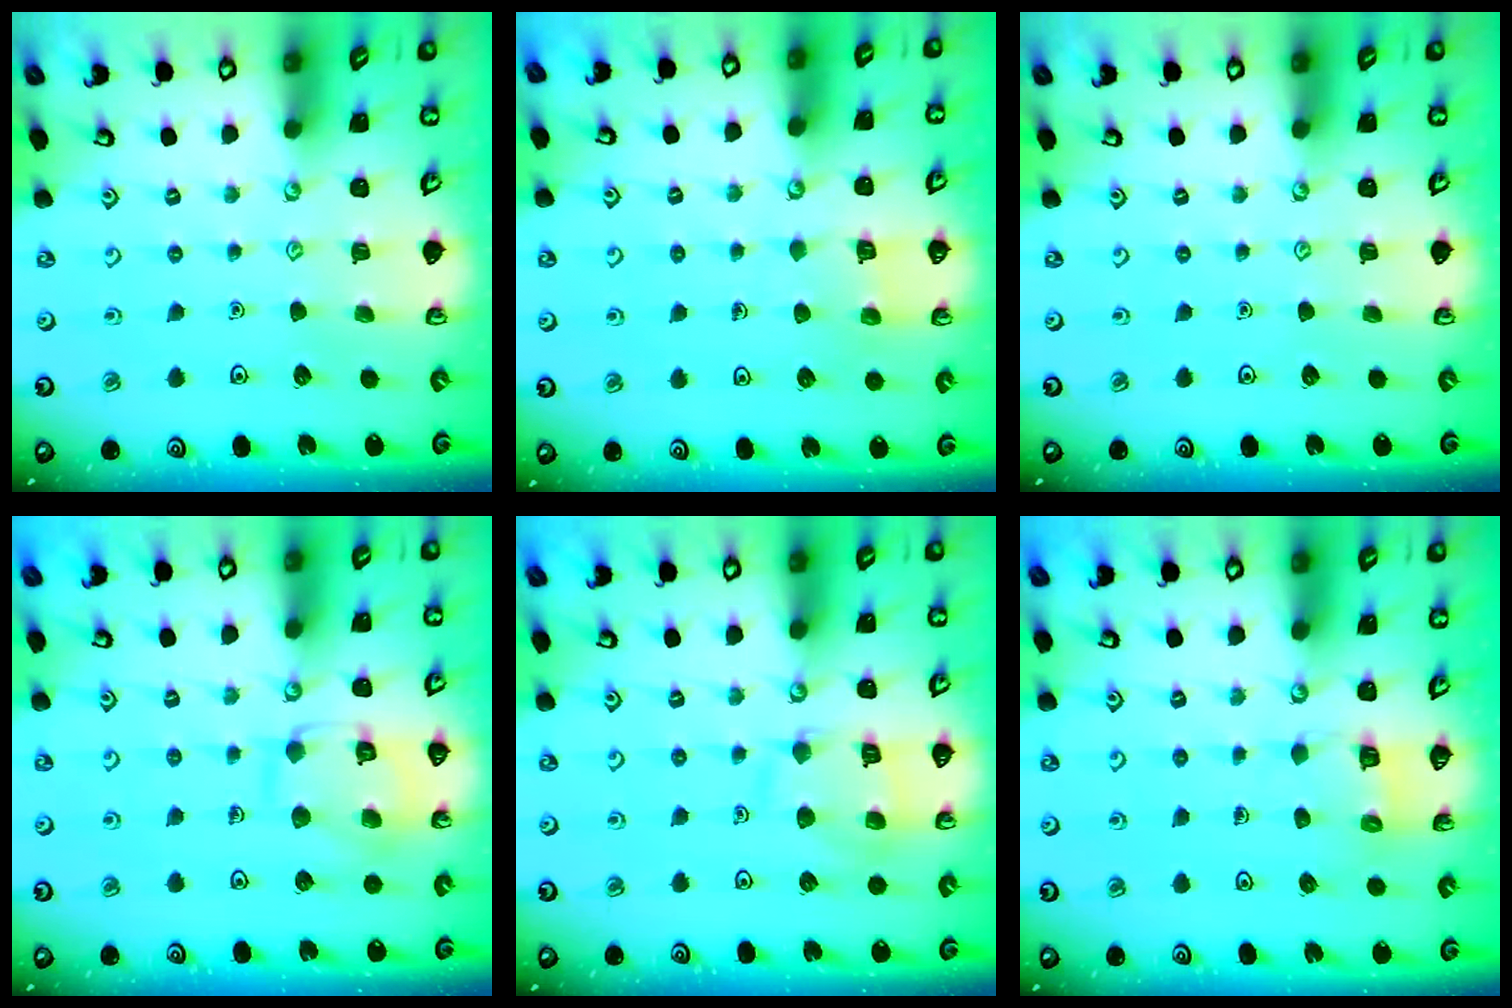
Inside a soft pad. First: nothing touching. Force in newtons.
{"total": 3.8, "press": 3.8, "slide": 0.4}
{"total": 0.0}
{"total": 11.6, "press": 11.6, "slide": 0.5}
{"total": 11.6, "press": 11.5, "slide": 1.3}
{"total": 5.4, "press": 5.4, "slide": 0.2}